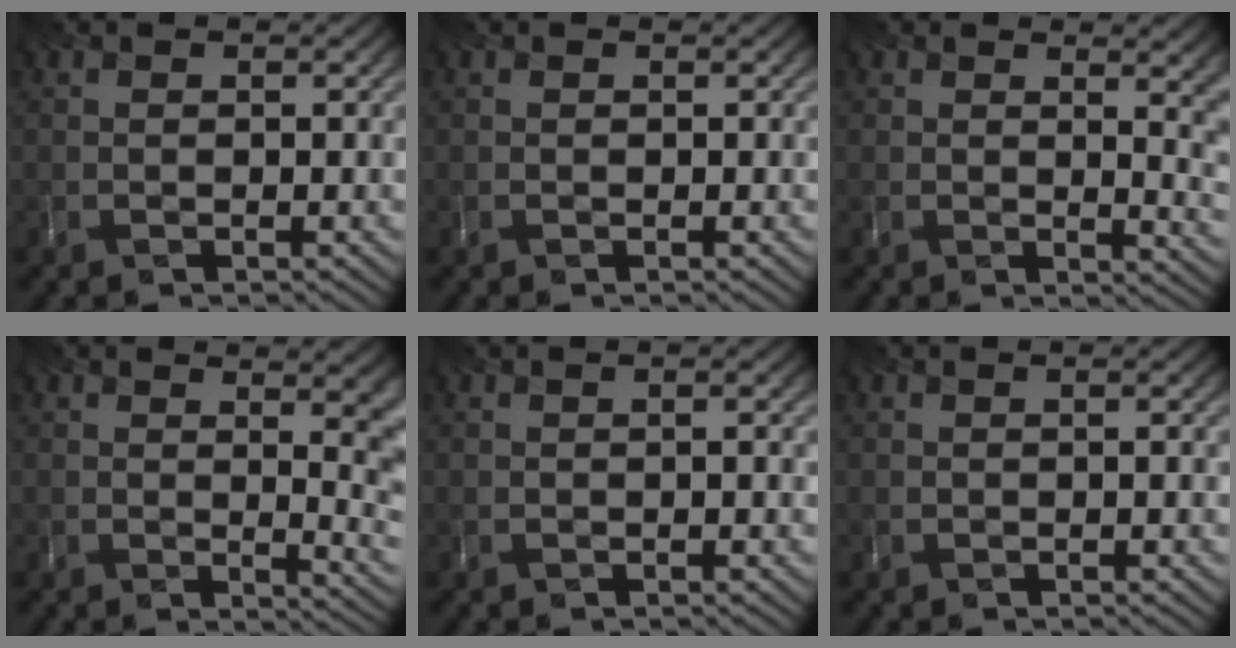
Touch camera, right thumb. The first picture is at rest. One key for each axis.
{"total": 0.0}
{"total": 9.9, "fx": 2.6, "fy": 4.3, "fz": 8.5, "tx": -0.087, "ty": 0.025, "tz": 0.028}
{"total": 10.0, "fx": 1.7, "fy": 4.1, "fz": 9.0, "tx": -0.091, "ty": 0.016, "tz": 0.023}
{"total": 1.2, "fx": -0.1, "fy": 0.2, "fz": 1.1, "tx": -0.012, "ty": 0.004, "tz": -0.003}
{"total": 0.8, "fx": -0.1, "fy": 0.1, "fz": 0.8, "tx": -0.008, "ty": 0.004, "tz": -0.003}